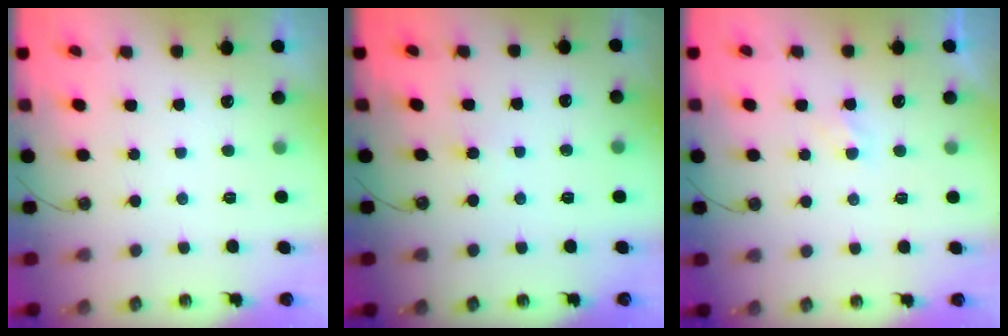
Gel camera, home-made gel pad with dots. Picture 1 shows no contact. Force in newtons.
{"total": 3.1, "press": 3.1, "slide": 0.5}
{"total": 2.1, "press": 2.1, "slide": 0.4}